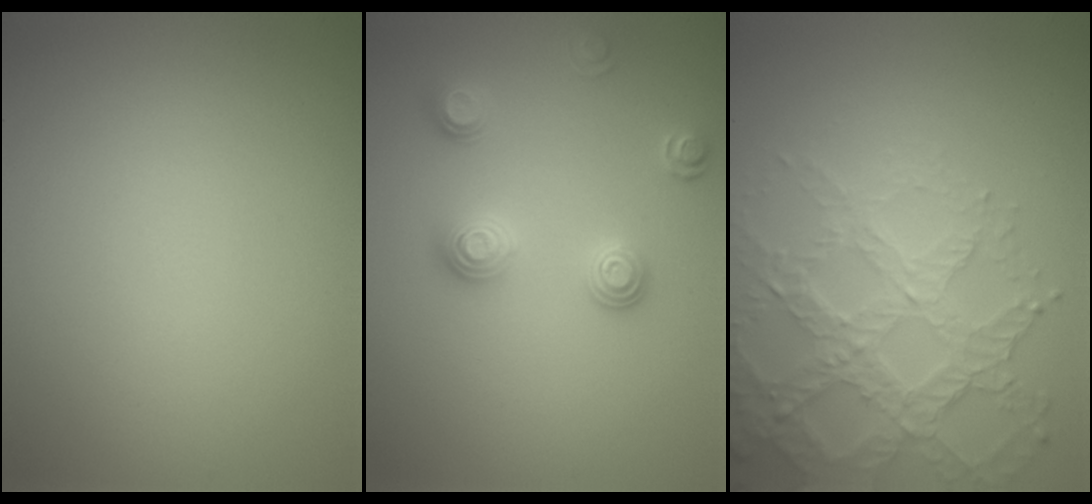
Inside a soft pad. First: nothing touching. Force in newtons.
{"total": 2.7, "press": 2.6, "slide": 0.9}
{"total": 5.9, "press": 4.7, "slide": 3.6}